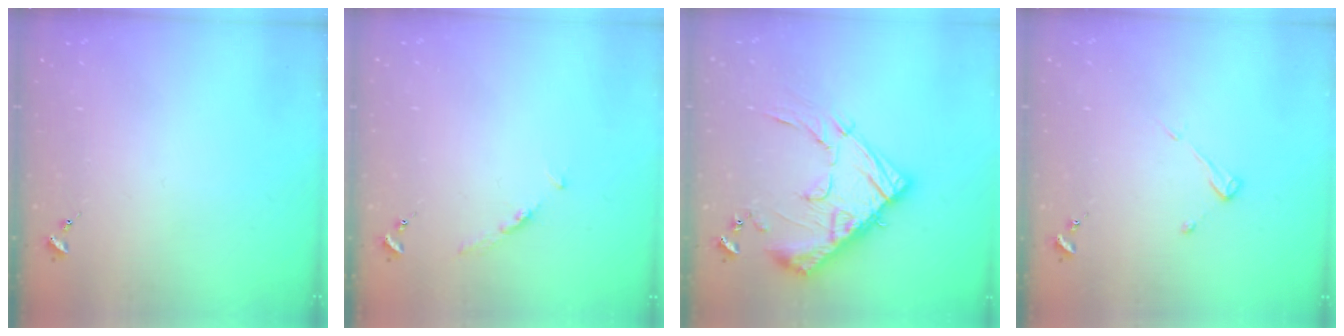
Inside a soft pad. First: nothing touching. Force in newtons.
{"total": 3.5, "press": 3.5, "slide": 0.5}
{"total": 19.3, "press": 19.2, "slide": 2.0}
{"total": 3.8, "press": 3.8, "slide": 0.3}